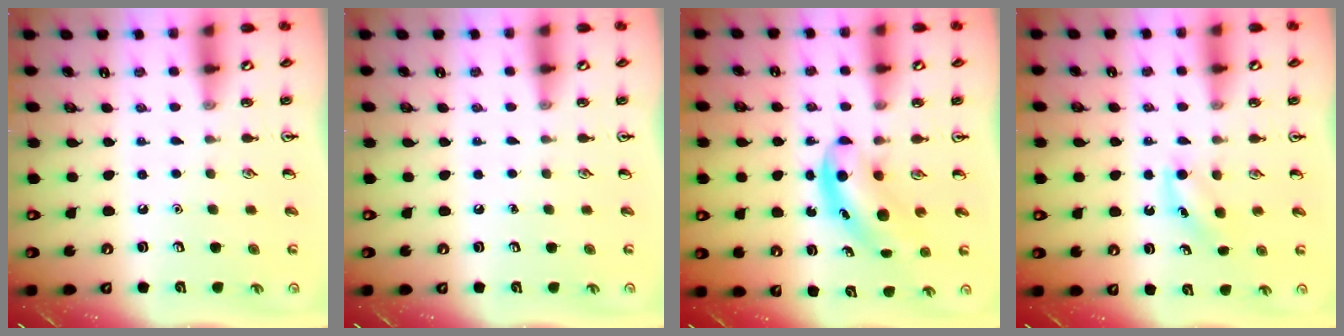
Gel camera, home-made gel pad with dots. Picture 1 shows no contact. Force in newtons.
{"total": 0.0}
{"total": 5.5, "press": 5.5, "slide": 0.7}
{"total": 3.9, "press": 3.7, "slide": 1.3}